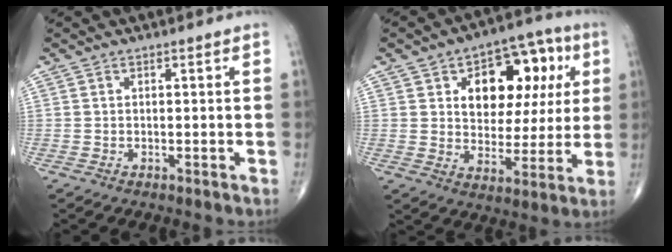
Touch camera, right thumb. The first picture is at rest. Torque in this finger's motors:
{"motor_torque": [-0.62, 1.73, 0.53, 0.45, 0.01]}